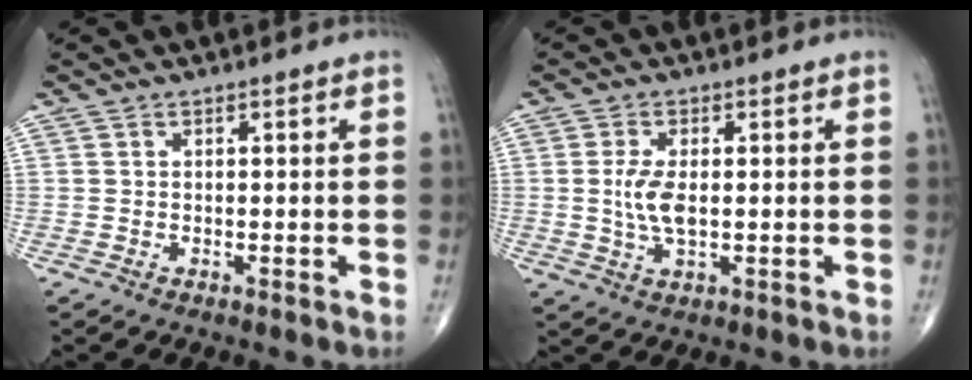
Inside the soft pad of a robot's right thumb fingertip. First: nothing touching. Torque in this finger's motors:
{"motor_torque": [0.13, 0.27, 0.24, -0.27, 0.05]}